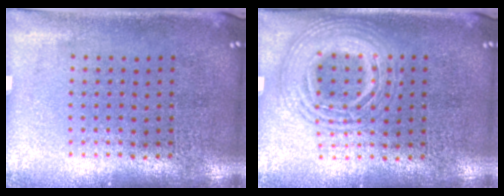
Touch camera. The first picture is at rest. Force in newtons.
{"total": 2.6, "press": 2.6, "slide": 0.2}